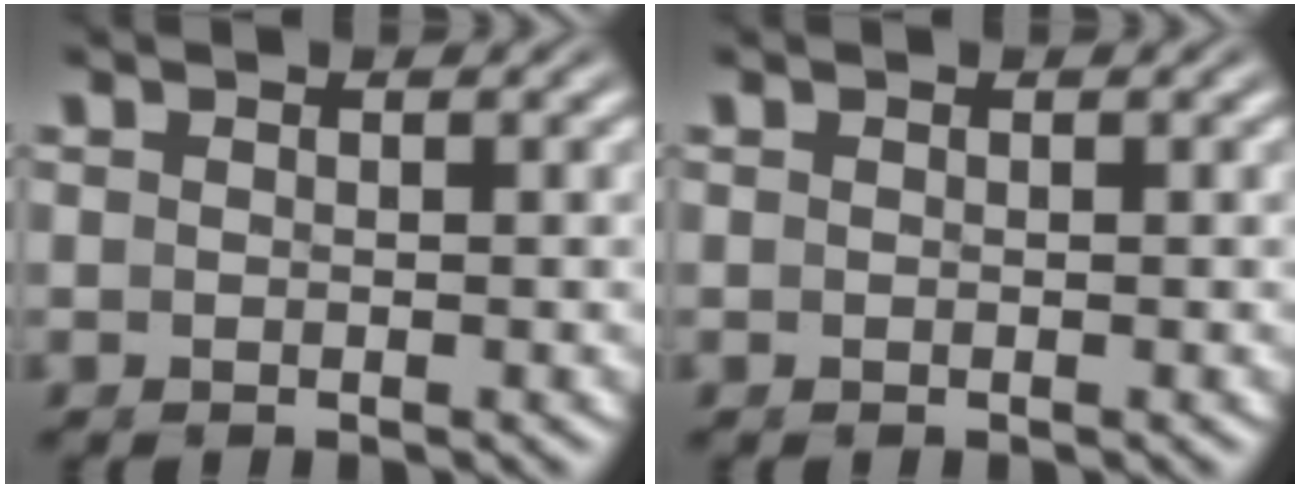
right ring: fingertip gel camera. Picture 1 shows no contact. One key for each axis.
{"total": 0.0}